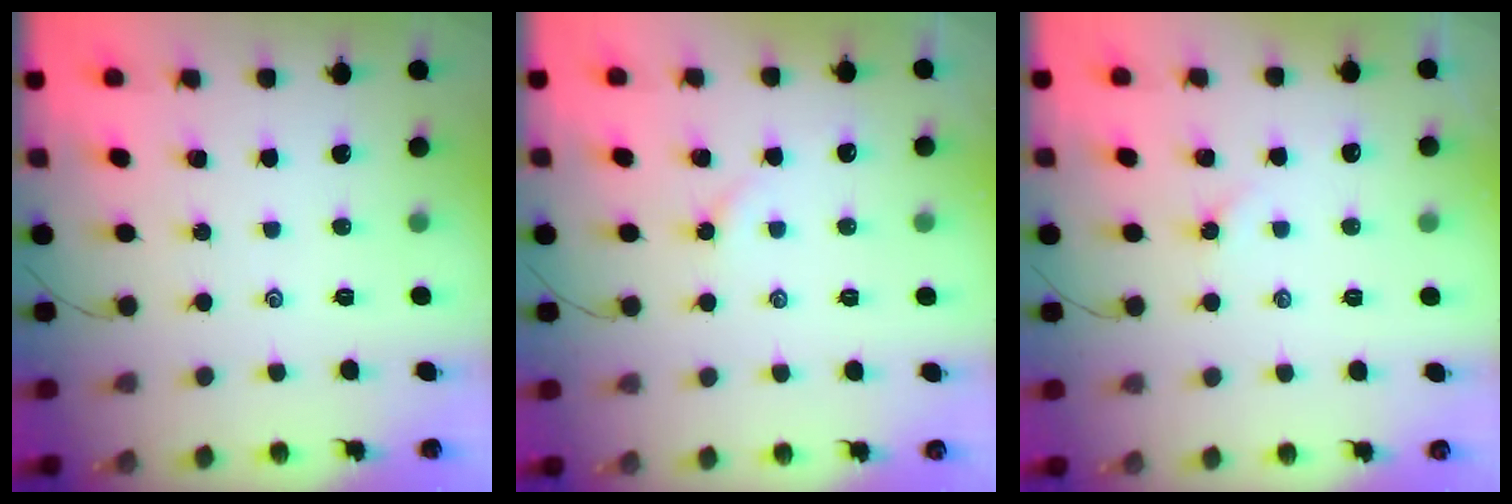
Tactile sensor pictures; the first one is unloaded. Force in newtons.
{"total": 1.7, "press": 1.6, "slide": 0.4}
{"total": 2.6, "press": 2.5, "slide": 0.5}